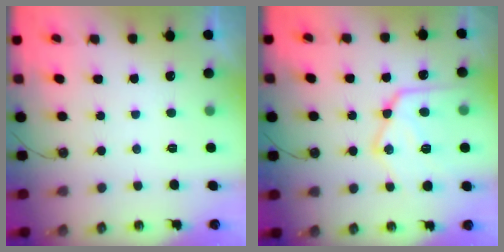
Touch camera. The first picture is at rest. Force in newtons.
{"total": 18.0, "press": 17.9, "slide": 1.8}